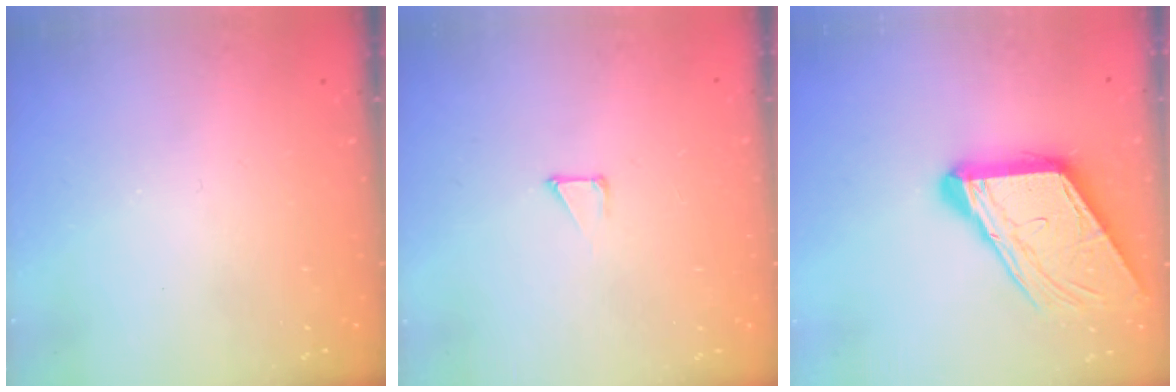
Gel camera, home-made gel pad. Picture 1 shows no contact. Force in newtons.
{"total": 1.7, "press": 1.7, "slide": 0.0}
{"total": 14.0, "press": 13.9, "slide": 1.9}